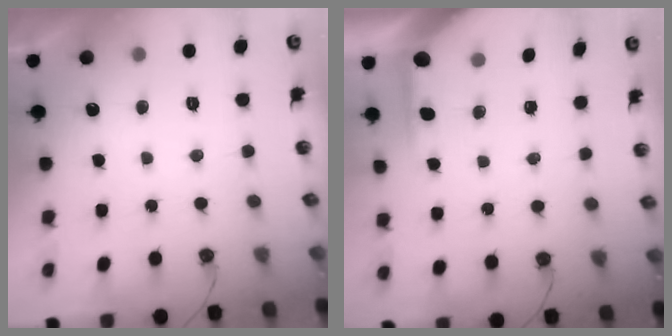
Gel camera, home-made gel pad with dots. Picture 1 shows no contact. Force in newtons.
{"total": 5.9, "press": 5.9, "slide": 0.2}